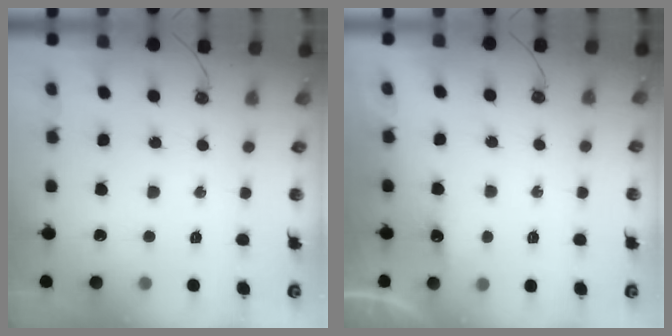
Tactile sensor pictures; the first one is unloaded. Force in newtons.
{"total": 2.7, "press": 2.6, "slide": 0.4}